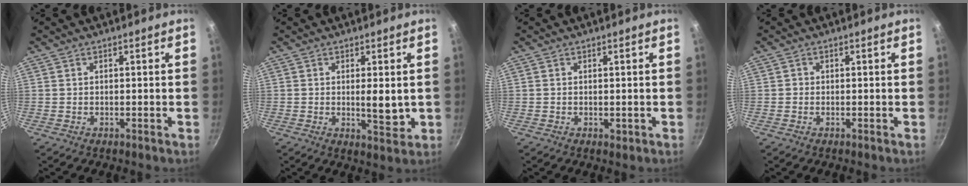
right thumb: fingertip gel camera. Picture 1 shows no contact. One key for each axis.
{"total": 4.8, "fx": 0.2, "fy": 1.7, "fz": 4.5, "tx": -0.066, "ty": -0.014, "tz": 0.007}
{"total": 1.0, "fx": -0.1, "fy": 0.5, "fz": 0.8, "tx": -0.011, "ty": -0.003, "tz": -0.001}
{"total": 0.5, "fx": -0.2, "fy": 0.5, "fz": 0.0, "tx": 0.001, "ty": 0.002, "tz": -0.005}